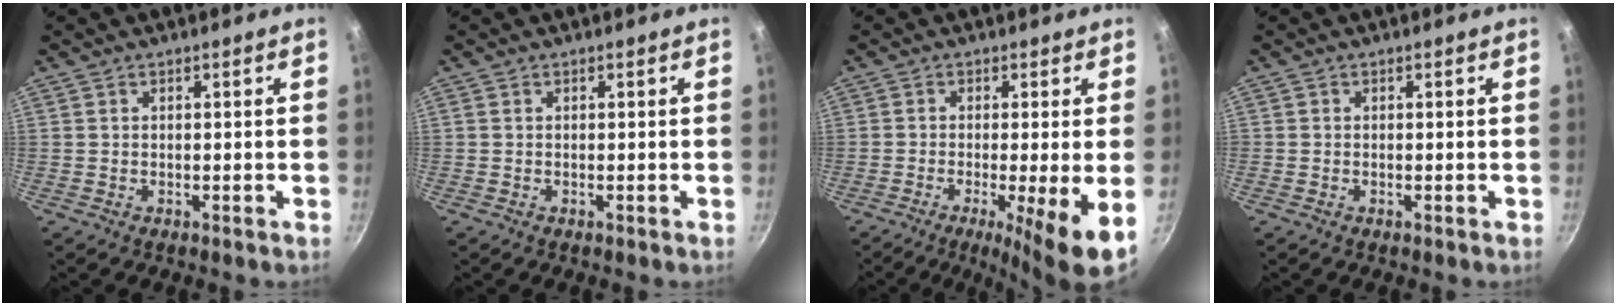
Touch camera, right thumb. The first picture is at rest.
{"total": 0.0}
{"total": 9.1, "force": [-2.4, 0.8, 8.7], "torque": [-0.139, -0.008, -0.037]}
{"total": 0.0}